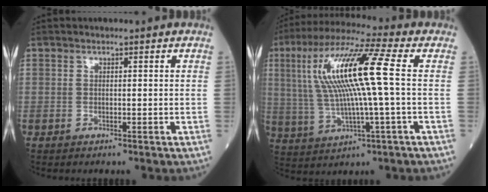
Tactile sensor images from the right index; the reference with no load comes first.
{"total": 15.5, "force": [2.3, 0.8, 15.3], "torque": [-0.312, 0.023, 0.041]}